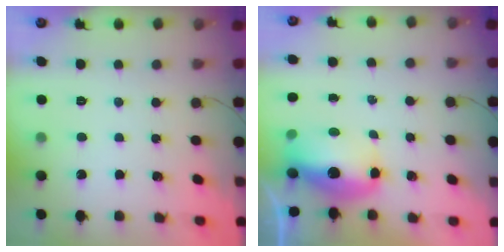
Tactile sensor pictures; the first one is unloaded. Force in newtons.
{"total": 11.7, "press": 11.5, "slide": 2.4}